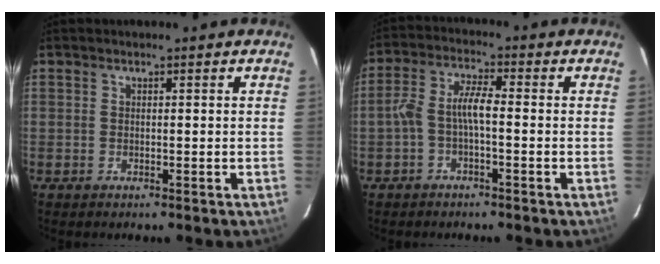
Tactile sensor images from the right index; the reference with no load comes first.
{"total": 5.0, "force": [-1.4, 1.4, 4.6], "torque": [-0.103, 0.016, -0.028]}